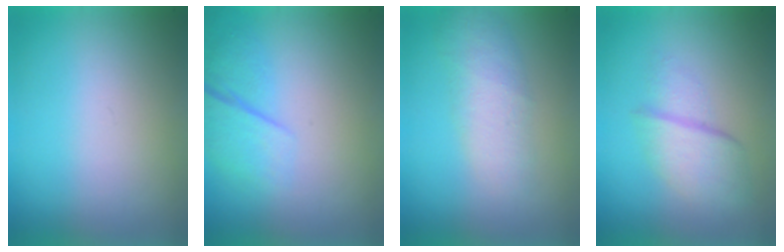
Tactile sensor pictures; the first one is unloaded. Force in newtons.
{"total": 2.5}
{"total": 2.3}
{"total": 2.7}